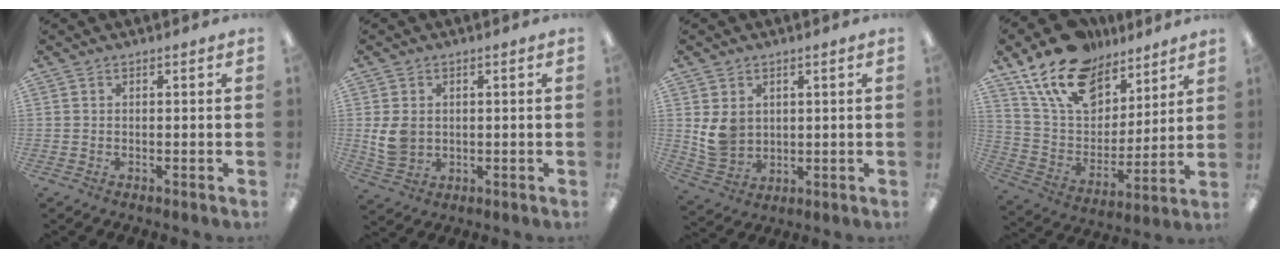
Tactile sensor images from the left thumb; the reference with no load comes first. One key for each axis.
{"total": 6.2, "fx": 0.7, "fy": 5.0, "fz": 3.7, "tx": -0.089, "ty": 0.005, "tz": 0.015}
{"total": 6.7, "fx": 2.1, "fy": 5.6, "fz": 3.1, "tx": -0.058, "ty": 0.002, "tz": 0.043}
{"total": 19.1, "fx": 13.3, "fy": 10.9, "fz": 8.4, "tx": -0.166, "ty": -0.068, "tz": 0.242}